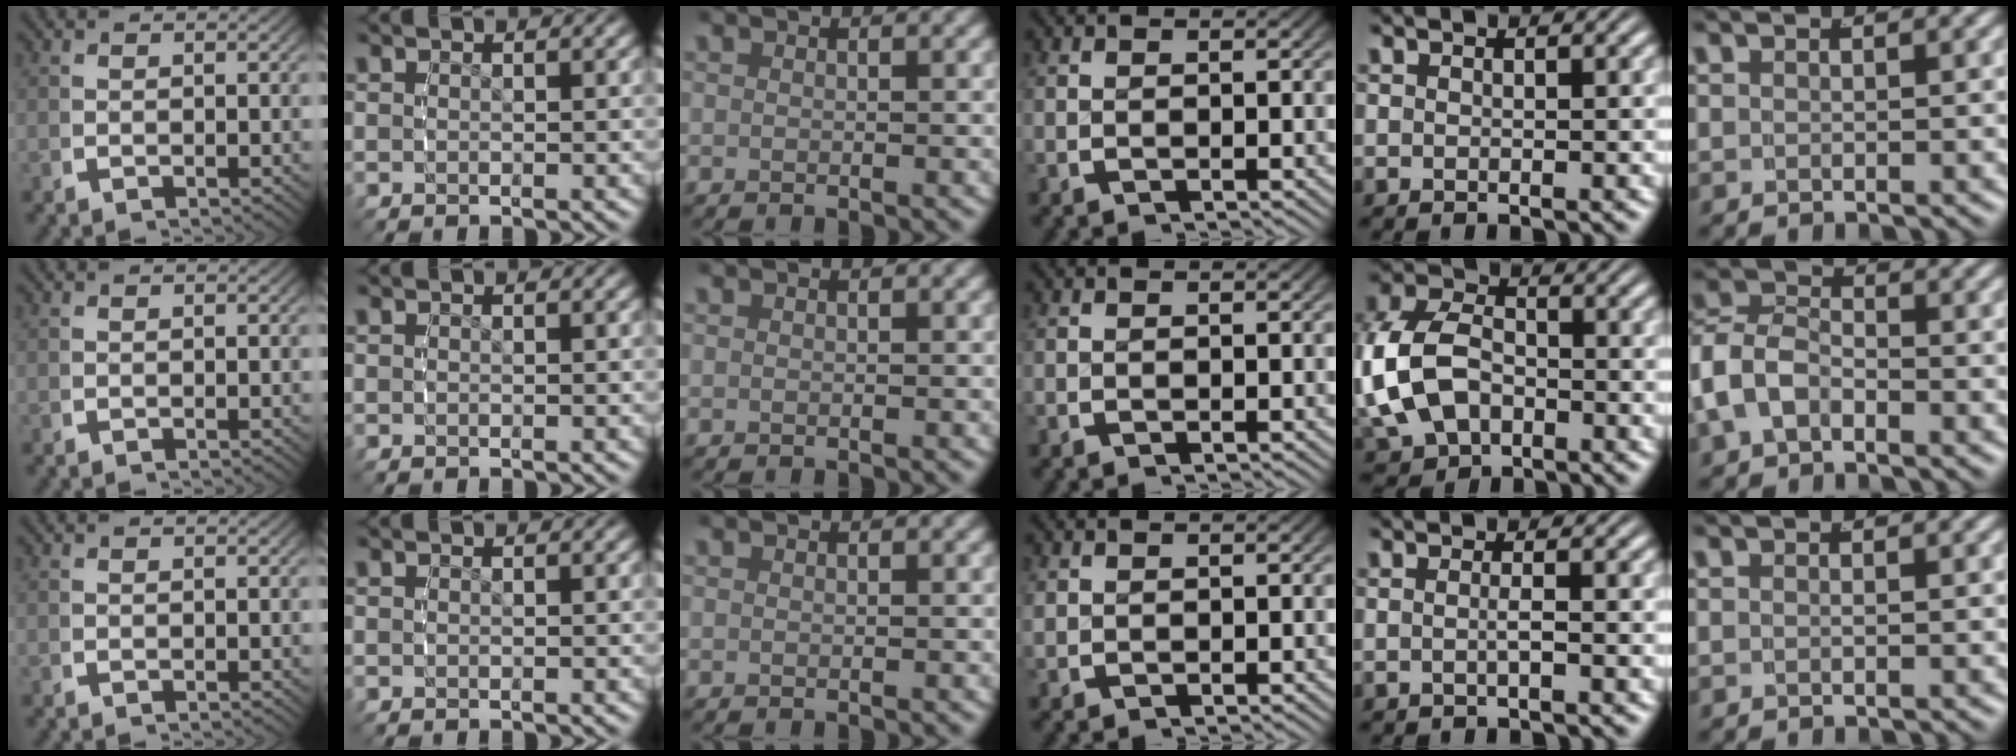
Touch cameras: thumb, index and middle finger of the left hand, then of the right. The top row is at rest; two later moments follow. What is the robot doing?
{"motion": "grasp_and_lifting", "object": "small bumper sticker"}